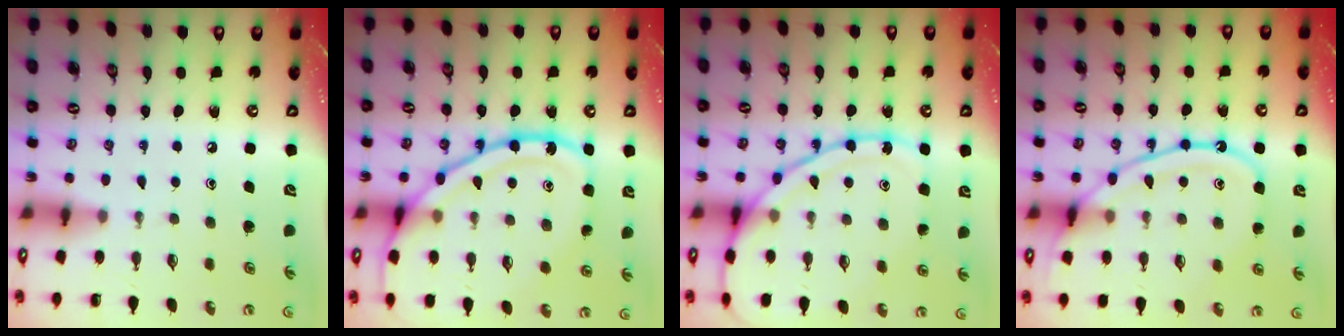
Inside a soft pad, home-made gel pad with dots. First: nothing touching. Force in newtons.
{"total": 18.1, "press": 18.1, "slide": 1.0}
{"total": 14.2, "press": 14.2, "slide": 1.3}
{"total": 14.2, "press": 14.2, "slide": 1.2}